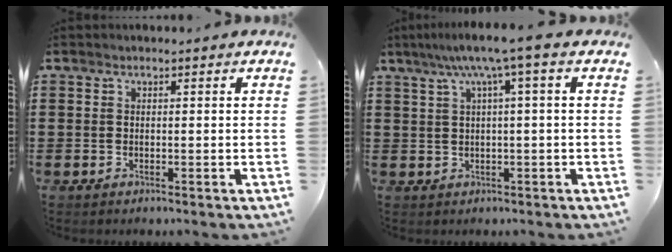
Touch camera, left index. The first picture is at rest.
{"total": 5.6, "force": [1.9, -0.2, 5.2], "torque": [-0.104, 0.001, 0.026]}